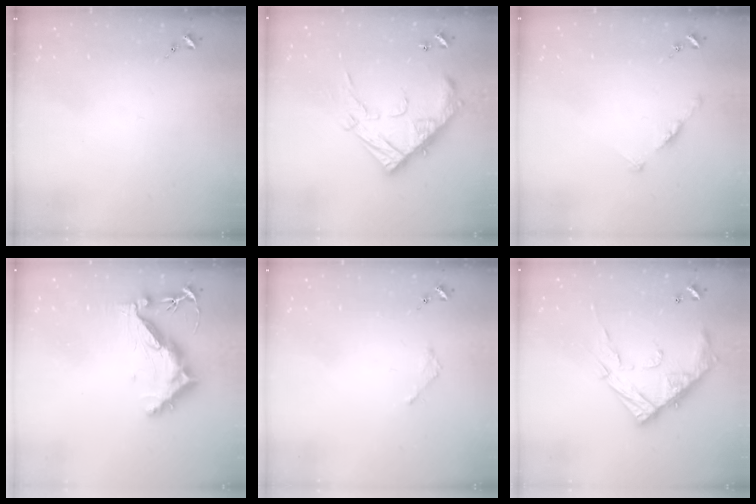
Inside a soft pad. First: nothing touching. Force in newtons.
{"total": 21.7, "press": 21.6, "slide": 1.9}
{"total": 4.8, "press": 4.7, "slide": 0.5}
{"total": 10.4, "press": 10.3, "slide": 0.9}
{"total": 2.1, "press": 2.1, "slide": 0.2}
{"total": 17.4, "press": 17.3, "slide": 1.3}